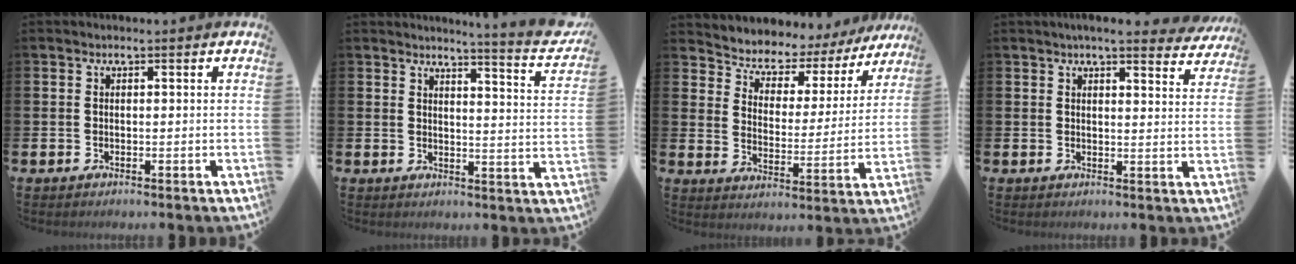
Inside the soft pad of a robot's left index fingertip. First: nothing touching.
{"total": 4.2, "force": [3.9, -0.6, 1.3], "torque": [-0.013, -0.049, 0.056]}
{"total": 5.2, "force": [4.7, 2.2, 0.1], "torque": [-0.041, -0.041, 0.076]}
{"total": 4.4, "force": [4.2, 0.1, 1.3], "torque": [-0.017, -0.024, 0.071]}